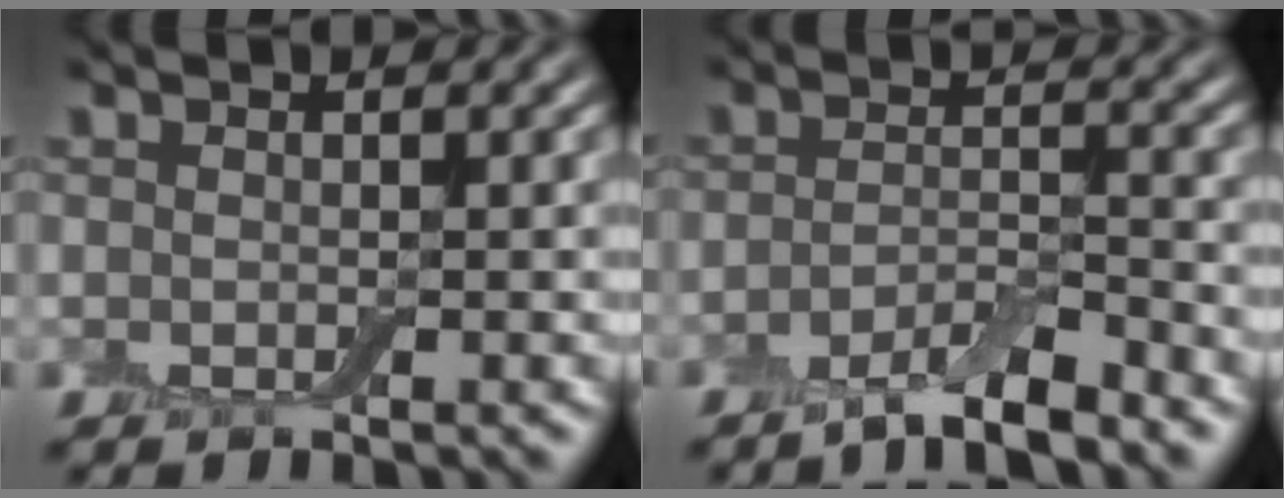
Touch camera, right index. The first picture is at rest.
{"total": 3.9, "force": [-3.0, 0.7, 2.4], "torque": [-0.040, 0.002, -0.058]}